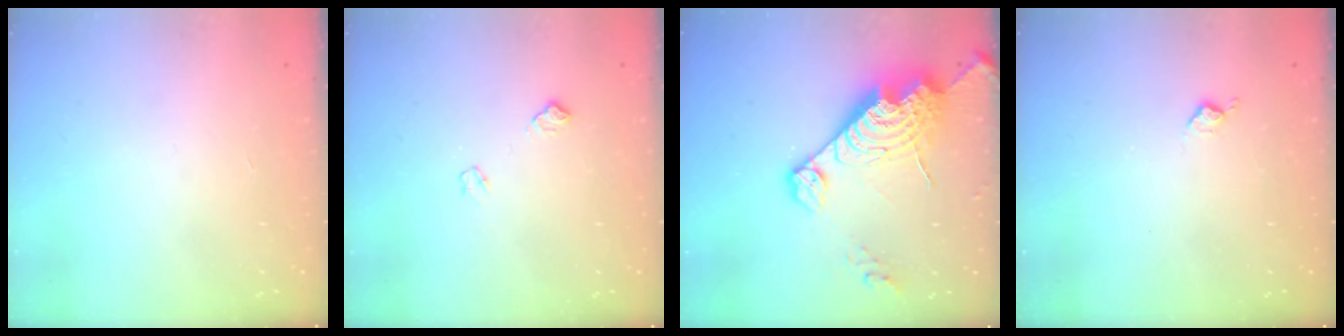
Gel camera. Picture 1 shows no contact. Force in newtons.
{"total": 6.9, "press": 6.8, "slide": 0.8}
{"total": 21.1, "press": 21.0, "slide": 2.1}
{"total": 6.1, "press": 6.1, "slide": 0.7}